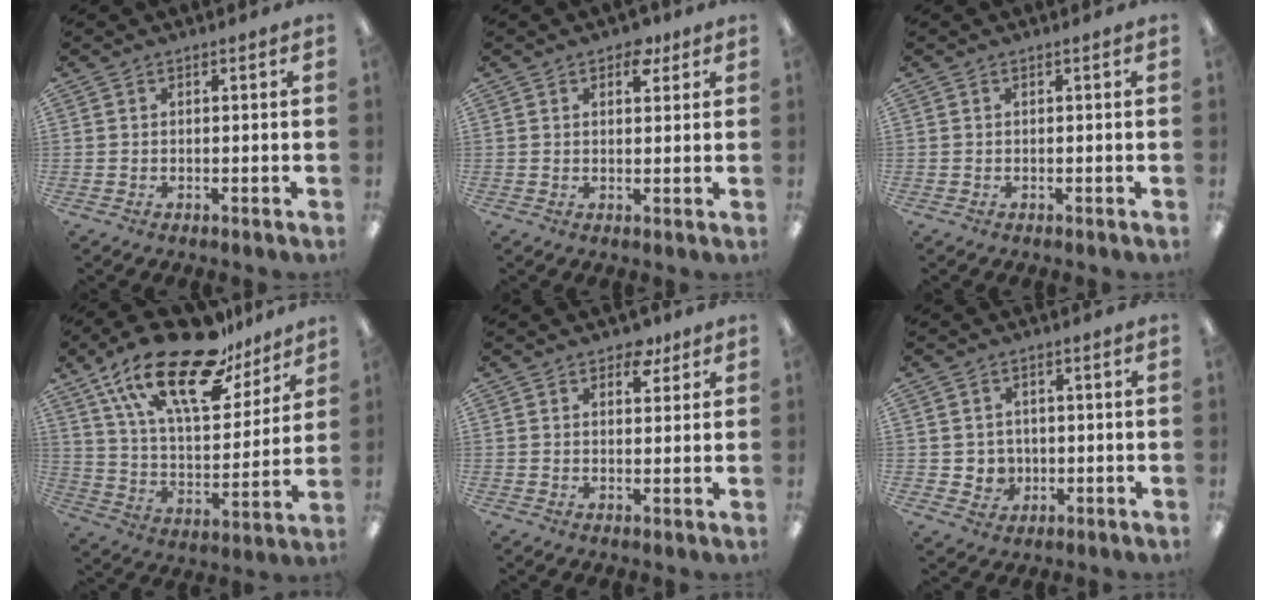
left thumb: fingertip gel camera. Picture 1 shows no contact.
{"total": 4.5, "force": [2.6, 2.5, 2.6], "torque": [-0.016, -0.010, 0.038]}
{"total": 0.0}
{"total": 24.8, "force": [16.5, 9.8, 15.7], "torque": [-0.282, -0.092, 0.282]}
{"total": 5.3, "force": [3.5, 3.1, 2.5], "torque": [-0.008, -0.014, 0.054]}
{"total": 3.9, "force": [0.7, 3.8, 0.2], "torque": [-0.001, -0.002, 0.012]}